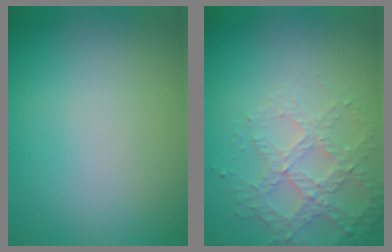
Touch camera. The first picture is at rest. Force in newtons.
{"total": 4.2, "press": 3.1, "slide": 2.9}